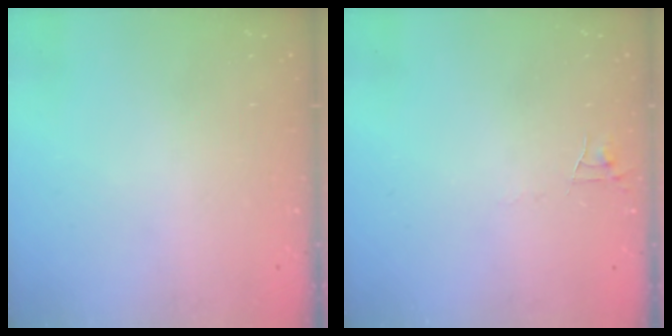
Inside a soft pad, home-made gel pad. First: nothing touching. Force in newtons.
{"total": 3.5, "press": 3.5, "slide": 0.3}